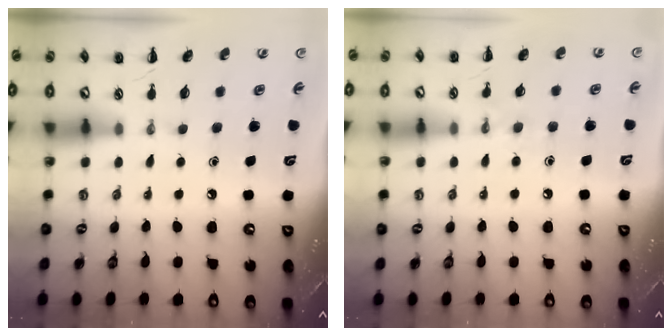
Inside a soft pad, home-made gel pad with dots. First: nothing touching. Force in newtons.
{"total": 6.6, "press": 6.4, "slide": 1.6}